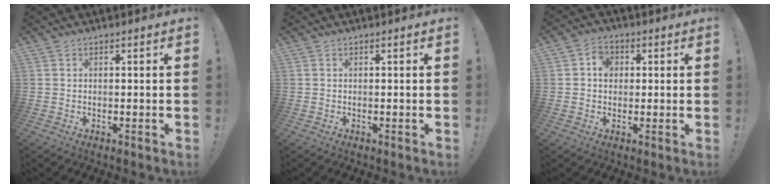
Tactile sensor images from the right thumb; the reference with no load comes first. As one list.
[{"total": 0.0}, {"total": 4.5, "force": [0.5, 4.0, 2.1], "torque": [-0.014, 0.000, 0.004]}]